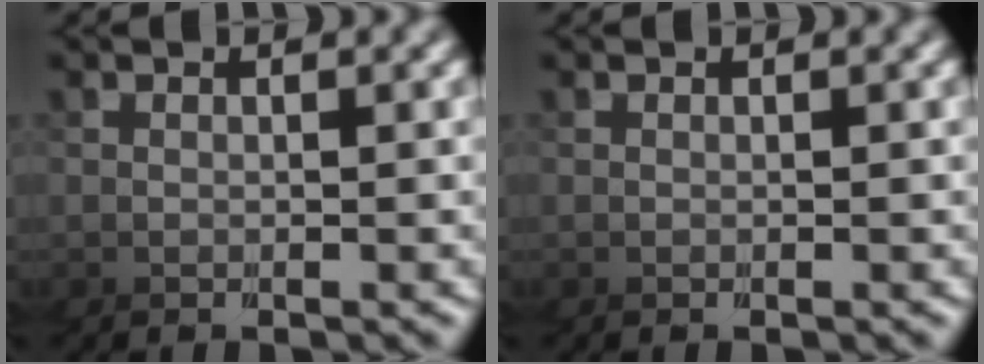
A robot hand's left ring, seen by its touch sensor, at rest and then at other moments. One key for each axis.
{"total": 0.0}